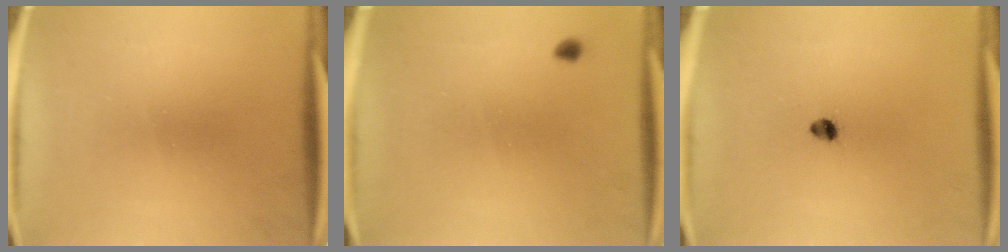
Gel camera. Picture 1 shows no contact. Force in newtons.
{"total": 0.8}
{"total": 2.0}